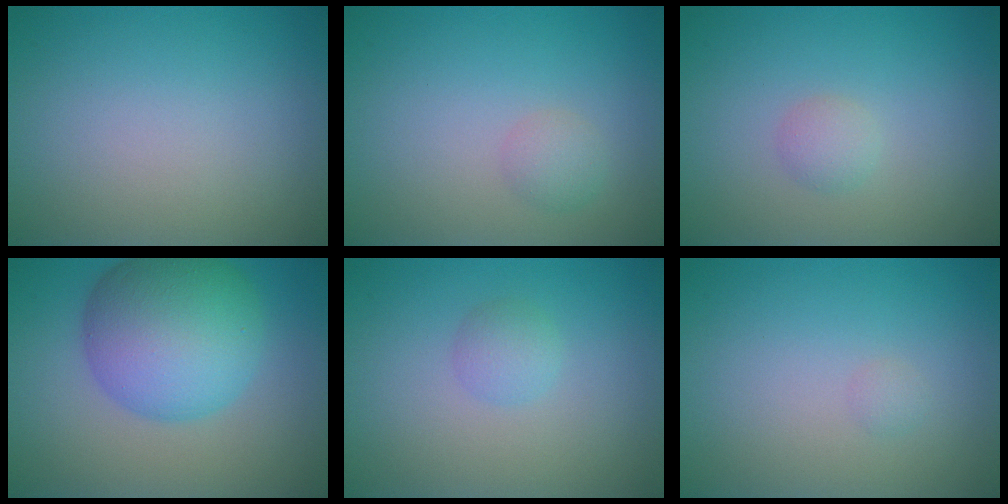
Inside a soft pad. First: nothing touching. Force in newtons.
{"total": 1.3, "press": 1.3, "slide": 0.1}
{"total": 1.2, "press": 1.2, "slide": 0.0}
{"total": 10.0, "press": 10.0, "slide": 0.1}
{"total": 1.5, "press": 1.5, "slide": 0.1}
{"total": 0.5, "press": 0.5, "slide": 0.0}